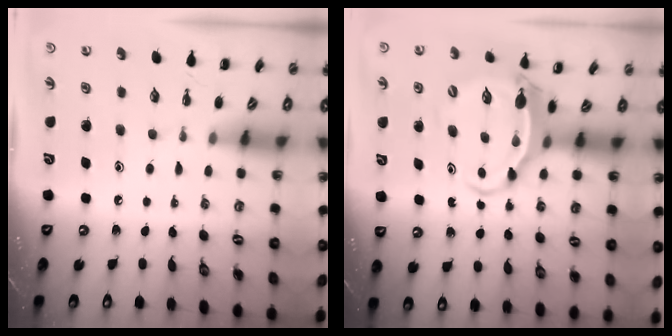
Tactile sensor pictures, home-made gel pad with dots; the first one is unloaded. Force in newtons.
{"total": 5.5, "press": 5.4, "slide": 1.0}